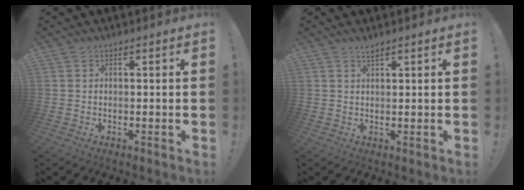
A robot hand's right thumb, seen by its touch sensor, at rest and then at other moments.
{"total": 1.7, "force": [1.5, 0.1, 0.9], "torque": [-0.017, -0.005, 0.026]}